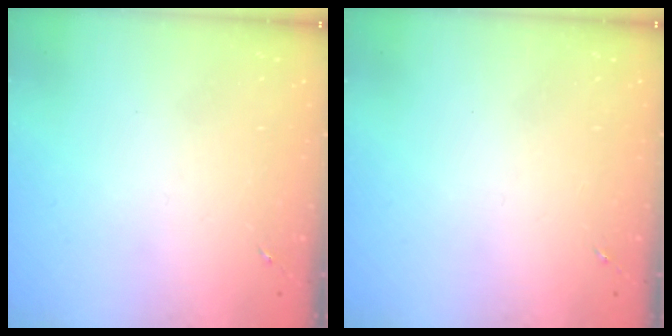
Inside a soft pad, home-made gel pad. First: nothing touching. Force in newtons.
{"total": 0.0}